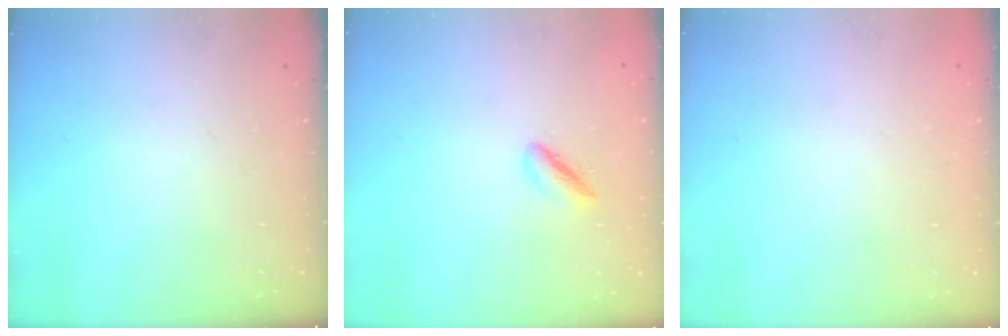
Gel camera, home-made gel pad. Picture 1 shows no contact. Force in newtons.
{"total": 1.9, "press": 1.8, "slide": 0.4}
{"total": 2.2, "press": 2.2, "slide": 0.1}